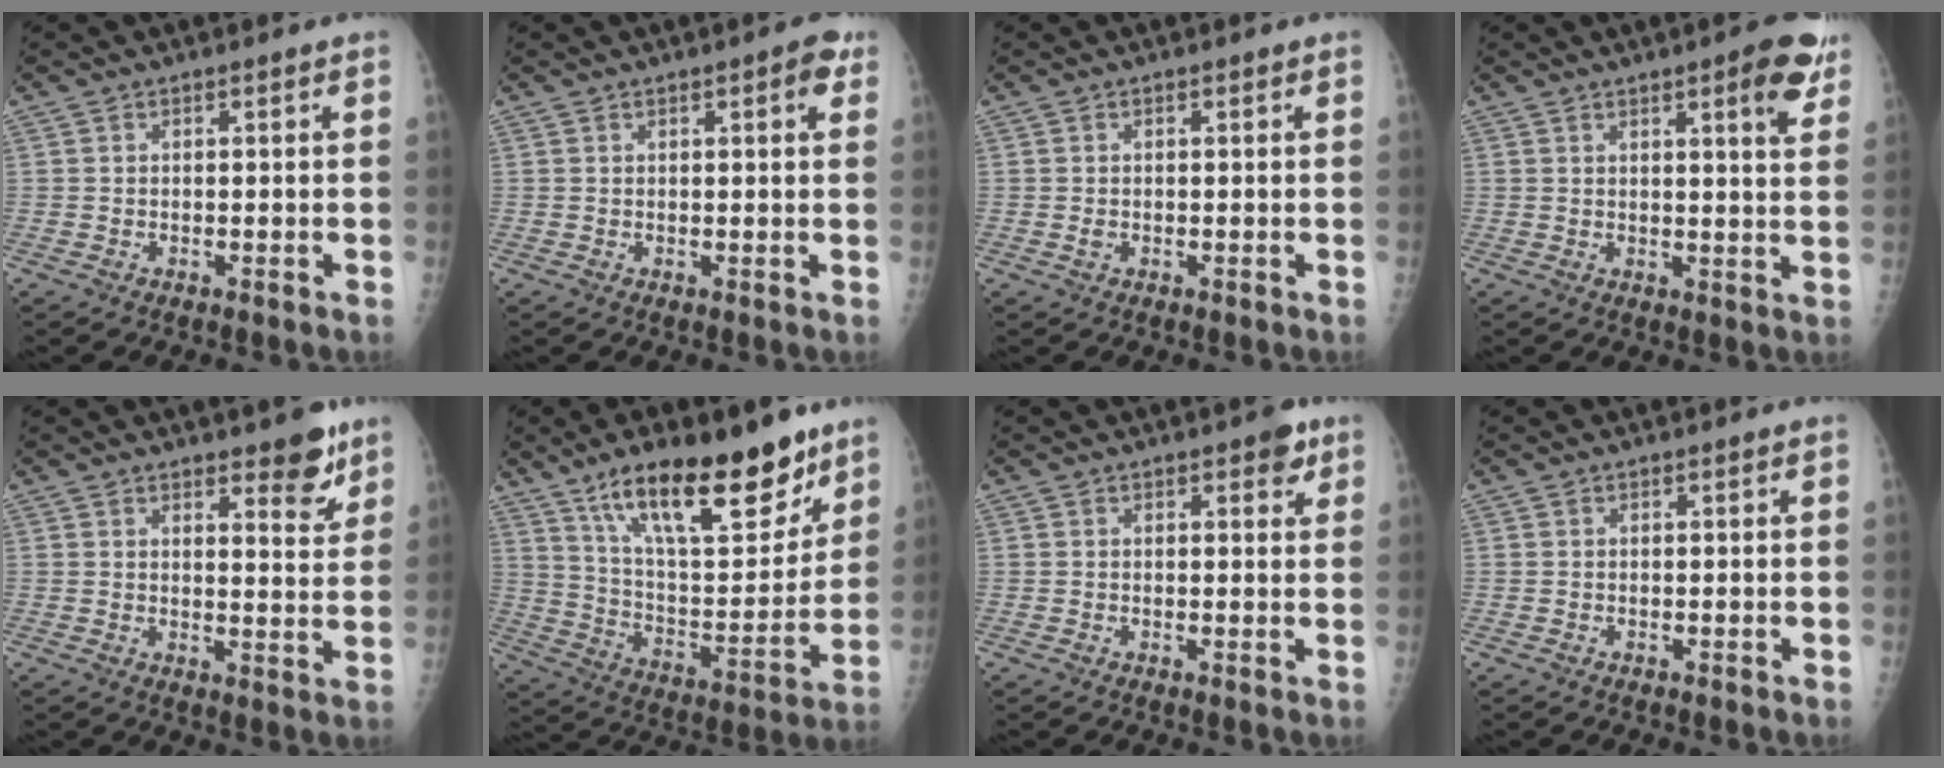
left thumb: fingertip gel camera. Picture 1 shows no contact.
{"total": 3.4, "force": [1.6, 1.2, 2.8], "torque": [-0.027, -0.001, 0.014]}
{"total": 0.7, "force": [0.0, 0.6, 0.4], "torque": [-0.007, 0.000, 0.001]}
{"total": 7.6, "force": [4.2, 1.7, 6.1], "torque": [-0.062, -0.018, 0.048]}
{"total": 6.6, "force": [4.6, 2.2, 4.2], "torque": [-0.030, -0.031, 0.058]}
{"total": 24.4, "force": [15.9, 8.5, 16.4], "torque": [-0.219, -0.065, 0.269]}
{"total": 3.0, "force": [1.7, 1.4, 2.0], "torque": [-0.007, -0.004, 0.017]}
{"total": 0.0}